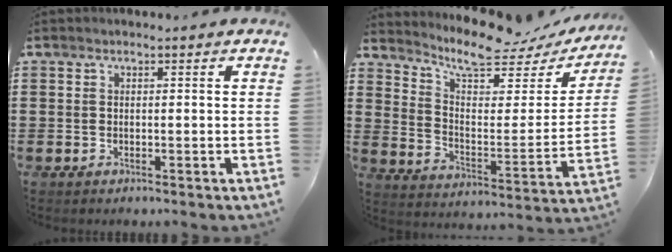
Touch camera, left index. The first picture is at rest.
{"total": 8.2, "force": [7.2, 1.6, 3.6], "torque": [-0.094, -0.047, 0.125]}